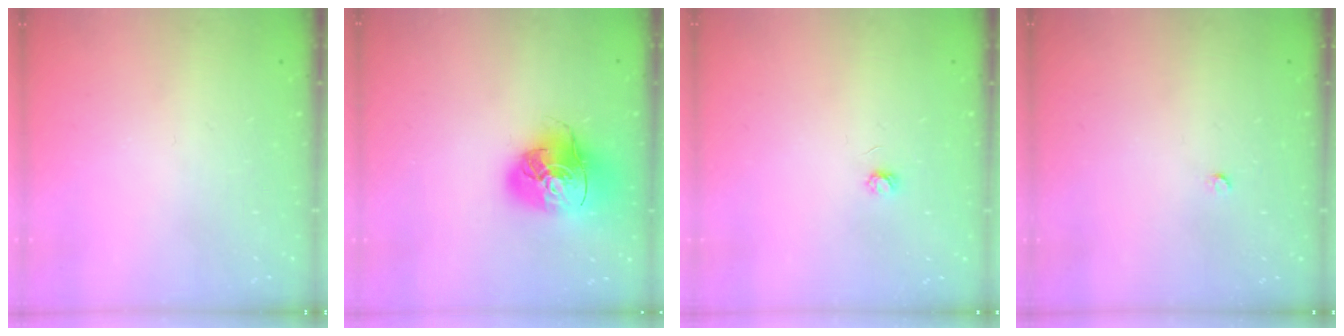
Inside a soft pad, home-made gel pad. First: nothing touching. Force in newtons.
{"total": 17.5, "press": 17.3, "slide": 2.6}
{"total": 2.9, "press": 2.9, "slide": 0.3}
{"total": 2.2, "press": 2.2, "slide": 0.3}